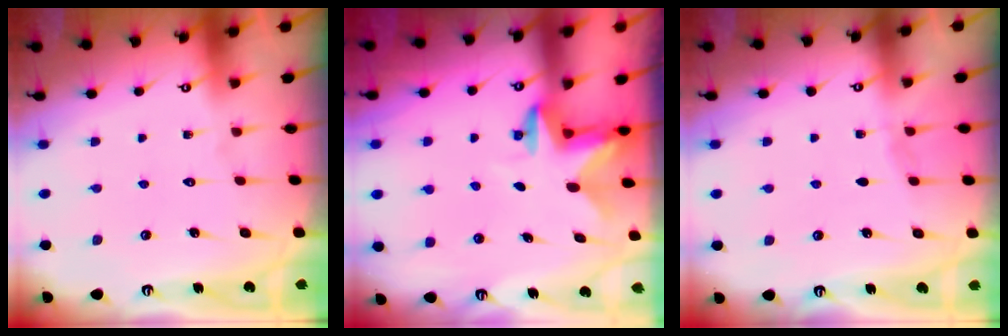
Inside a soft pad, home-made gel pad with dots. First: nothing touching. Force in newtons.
{"total": 2.9, "press": 2.9, "slide": 0.5}
{"total": 1.5, "press": 1.4, "slide": 0.3}